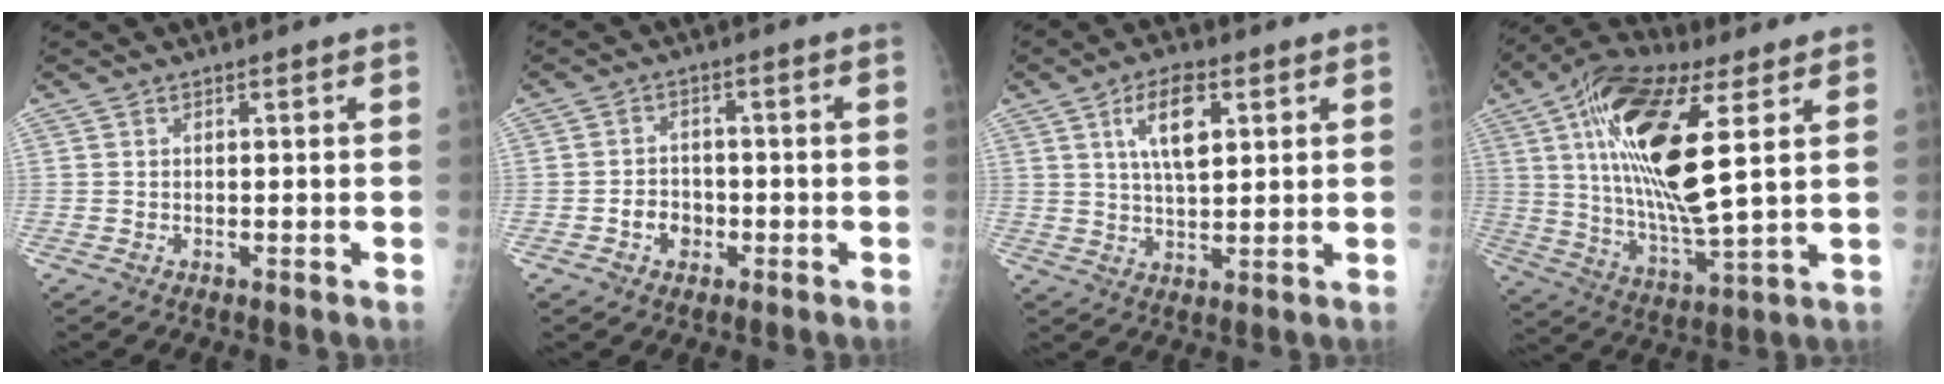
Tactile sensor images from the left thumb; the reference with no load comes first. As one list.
[{"total": 4.5, "force": [-1.5, 3.7, 2.0], "torque": [-0.011, 0.015, -0.025]}, {"total": 9.0, "force": [3.4, 4.1, 7.2], "torque": [-0.115, -0.010, 0.062]}, {"total": 21.4, "force": [6.6, 6.9, 19.2], "torque": [-0.367, -0.021, 0.115]}]